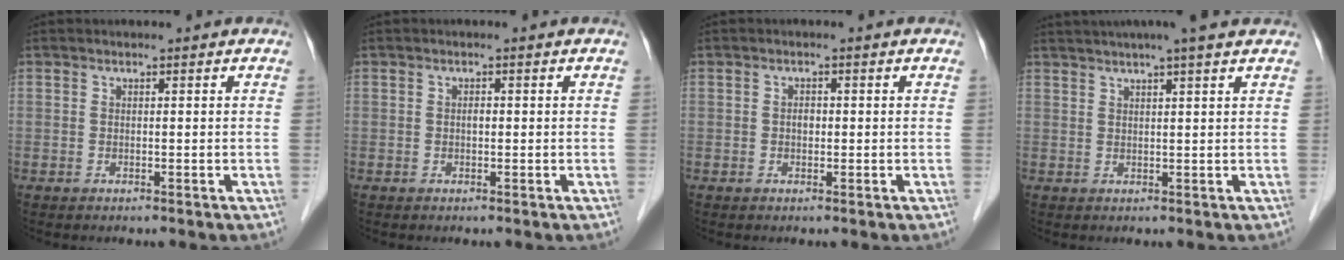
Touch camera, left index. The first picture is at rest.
{"total": 0.8, "force": [-0.6, 0.2, 0.5], "torque": [-0.010, -0.004, -0.010]}
{"total": 1.2, "force": [-0.7, 0.7, 0.7], "torque": [-0.012, -0.003, -0.011]}
{"total": 9.3, "force": [7.5, 0.0, 5.5], "torque": [-0.087, 0.028, 0.093]}